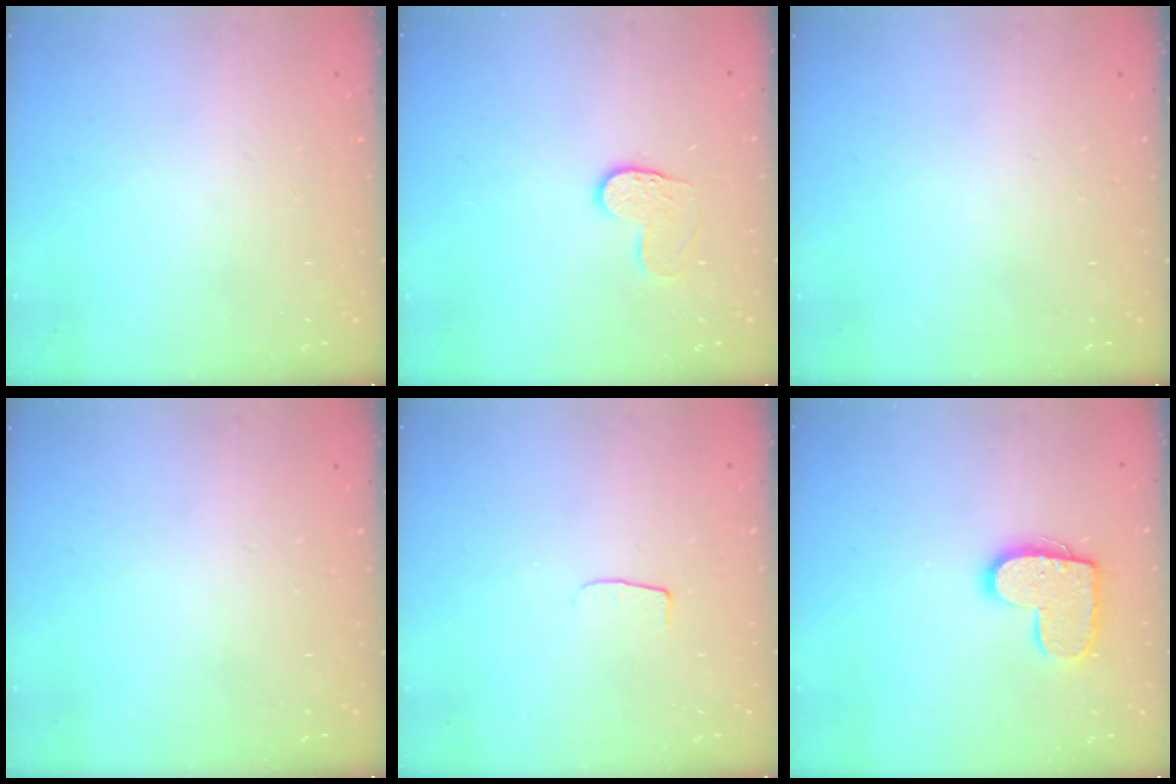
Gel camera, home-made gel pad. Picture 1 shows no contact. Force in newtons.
{"total": 6.6, "press": 6.6, "slide": 0.3}
{"total": 0.0}
{"total": 0.0}
{"total": 4.0, "press": 4.0, "slide": 0.2}
{"total": 12.4, "press": 12.4, "slide": 0.6}